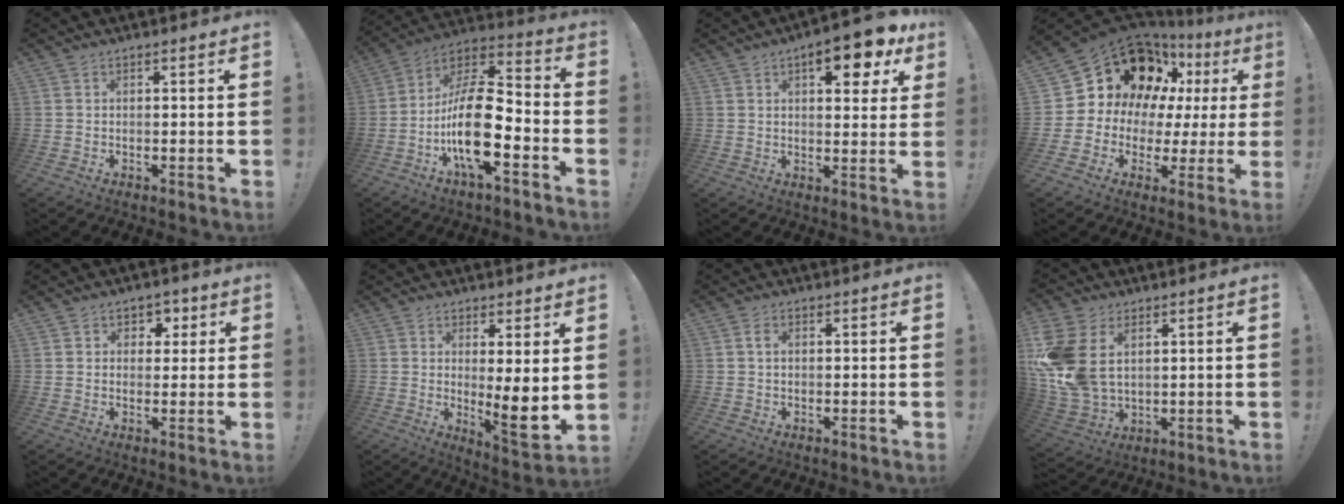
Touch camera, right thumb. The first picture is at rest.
{"total": 20.2, "force": [-6.1, 8.2, 17.3], "torque": [-0.332, 0.035, -0.097]}
{"total": 11.3, "force": [5.7, 4.2, 8.8], "torque": [-0.104, -0.030, 0.088]}
{"total": 16.7, "force": [10.5, 10.2, 8.1], "torque": [-0.126, -0.081, 0.206]}
{"total": 4.5, "force": [1.5, 4.0, 1.2], "torque": [-0.009, -0.003, 0.027]}
{"total": 8.8, "force": [1.2, 1.1, 8.6], "torque": [-0.102, -0.044, 0.019]}
{"total": 2.0, "force": [0.6, 1.1, 1.6], "torque": [-0.032, 0.005, 0.010]}
{"total": 16.1, "force": [4.1, 11.6, 10.4], "torque": [-0.210, -0.016, 0.081]}